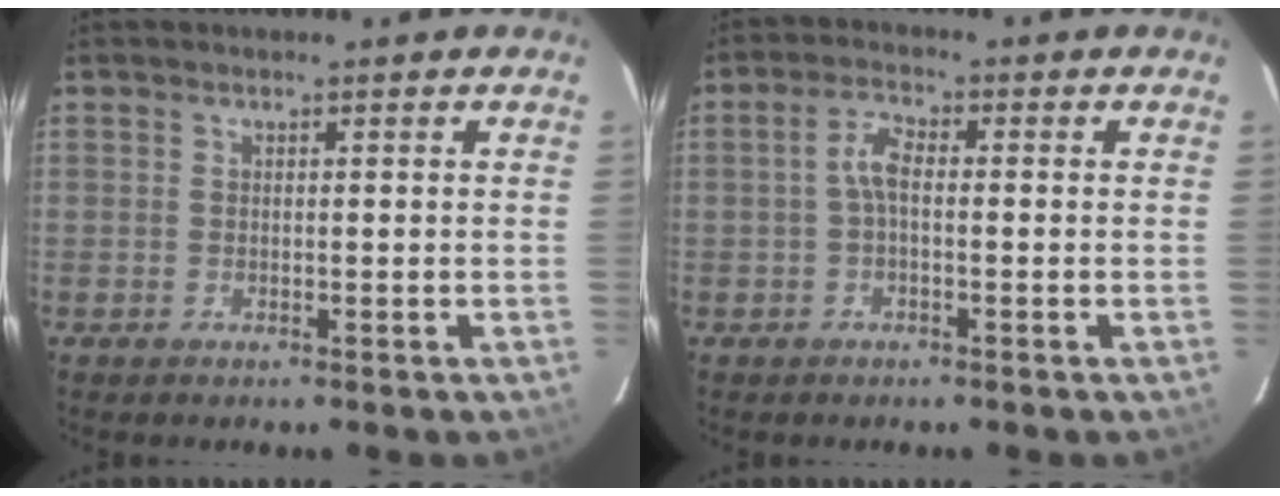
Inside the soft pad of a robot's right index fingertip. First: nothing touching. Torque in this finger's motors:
{"motor_torque": [0.68, -0.07, 0.40, 0.09]}